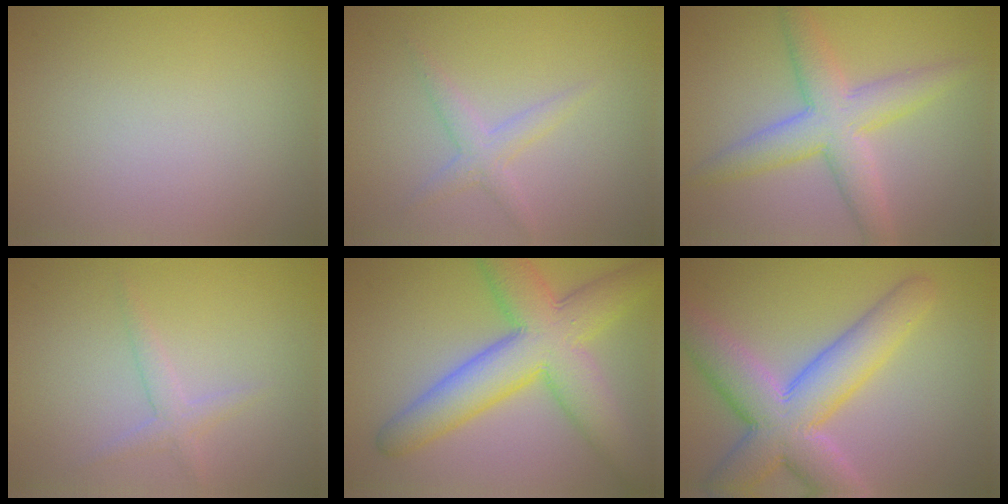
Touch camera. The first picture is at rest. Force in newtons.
{"total": 1.9, "press": 1.9, "slide": 0.0}
{"total": 5.5, "press": 5.5, "slide": 0.1}
{"total": 1.7, "press": 1.7, "slide": 0.1}
{"total": 9.6, "press": 9.6, "slide": 0.2}
{"total": 8.8, "press": 8.8, "slide": 0.4}